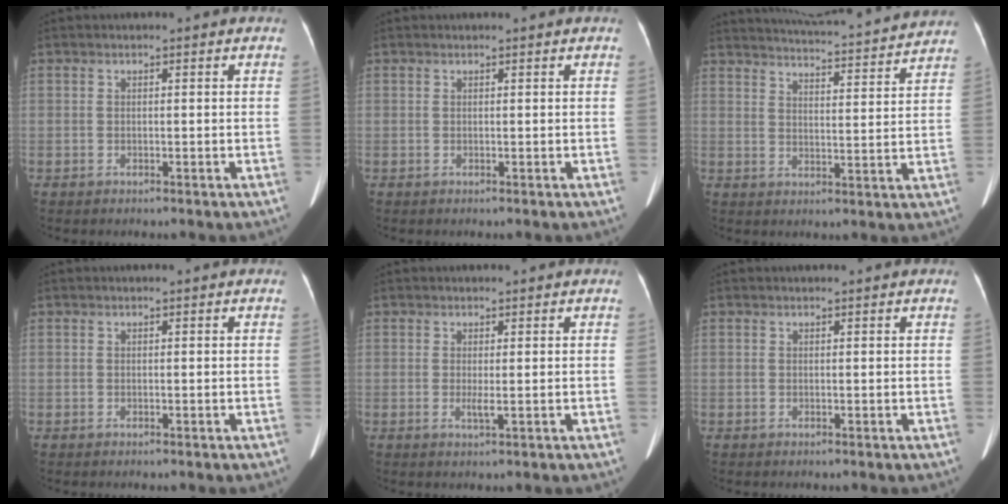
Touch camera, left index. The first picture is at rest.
{"total": 0.8, "force": [0.7, 0.0, 0.2], "torque": [-0.005, 0.011, 0.013]}
{"total": 20.3, "force": [19.3, 1.4, 5.9], "torque": [-0.091, -0.012, 0.248]}
{"total": 0.0}
{"total": 1.5, "force": [0.2, 0.1, 1.5], "torque": [-0.032, -0.001, 0.007]}
{"total": 1.2, "force": [1.1, 0.1, 0.4], "torque": [-0.006, 0.016, 0.018]}